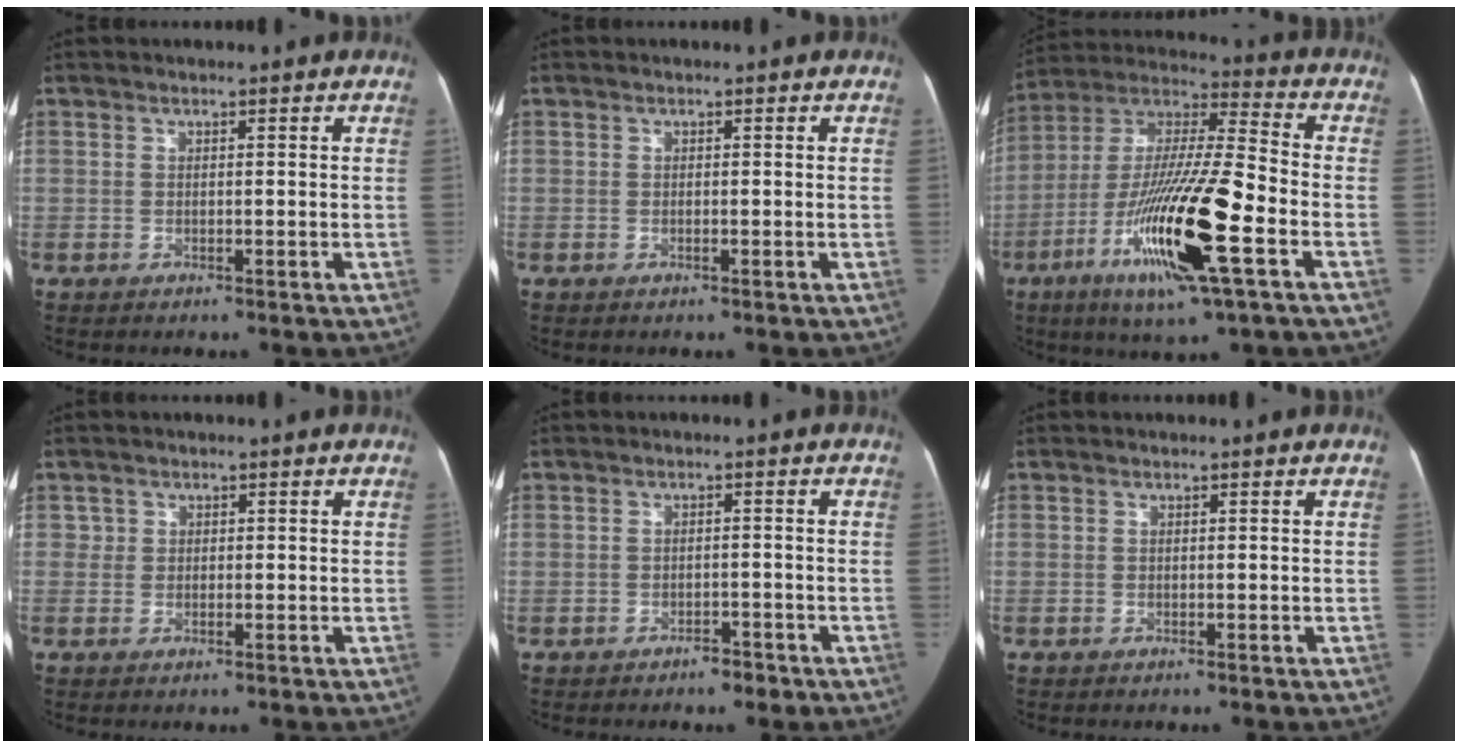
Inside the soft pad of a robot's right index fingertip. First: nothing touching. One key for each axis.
{"total": 0.0}
{"total": 20.5, "fx": -7.4, "fy": 2.1, "fz": 19.0, "tx": -0.372, "ty": -0.024, "tz": -0.136}
{"total": 1.1, "fx": 0.3, "fy": 1.0, "fz": -0.3, "tx": 0.020, "ty": -0.004, "tz": -0.004}
{"total": 2.1, "fx": -1.6, "fy": 1.2, "fz": 0.6, "tx": -0.008, "ty": 0.008, "tz": -0.017}
{"total": 0.0}